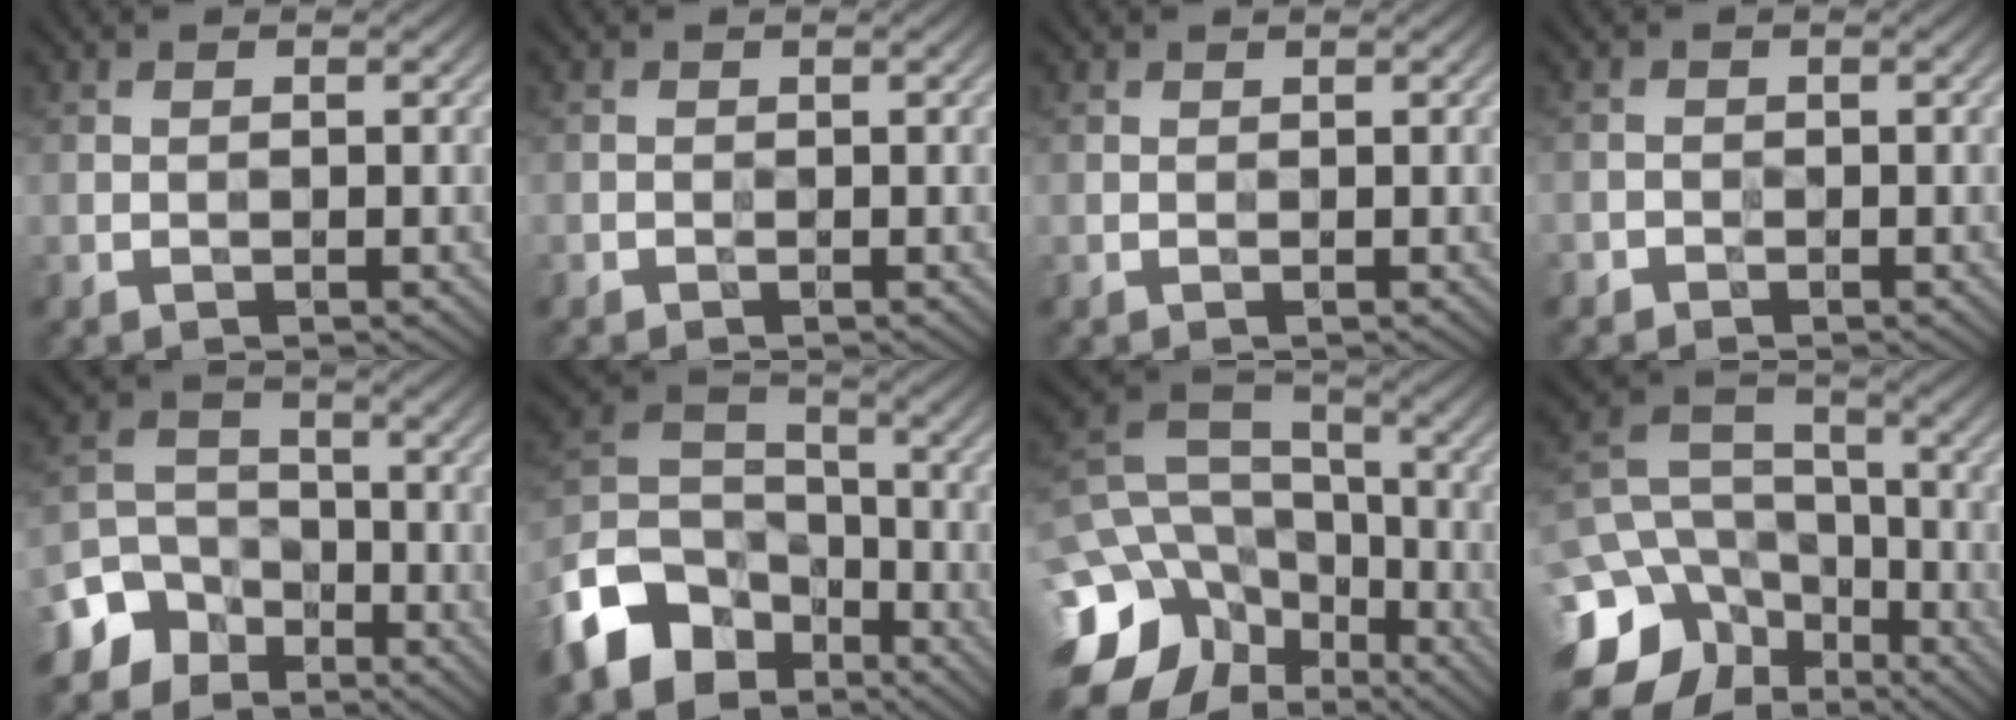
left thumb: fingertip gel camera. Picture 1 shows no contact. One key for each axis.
{"total": 0.5, "fx": -0.2, "fy": 0.3, "fz": -0.4, "tx": 0.007, "ty": -0.007, "tz": -0.004}
{"total": 0.0}
{"total": 1.1, "fx": -0.8, "fy": 0.7, "fz": -0.4, "tx": 0.009, "ty": -0.004, "tz": -0.017}
{"total": 8.1, "fx": -5.2, "fy": 6.0, "fz": 1.9, "tx": -0.050, "ty": -0.014, "tz": -0.118}
{"total": 12.9, "fx": -7.9, "fy": 8.6, "fz": 5.6, "tx": -0.154, "ty": -0.013, "tz": -0.157}
{"total": 16.3, "fx": -7.6, "fy": 12.4, "fz": 7.4, "tx": -0.216, "ty": -0.032, "tz": -0.105}
{"total": 14.3, "fx": -7.4, "fy": 10.6, "fz": 6.2, "tx": -0.183, "ty": -0.031, "tz": -0.110}